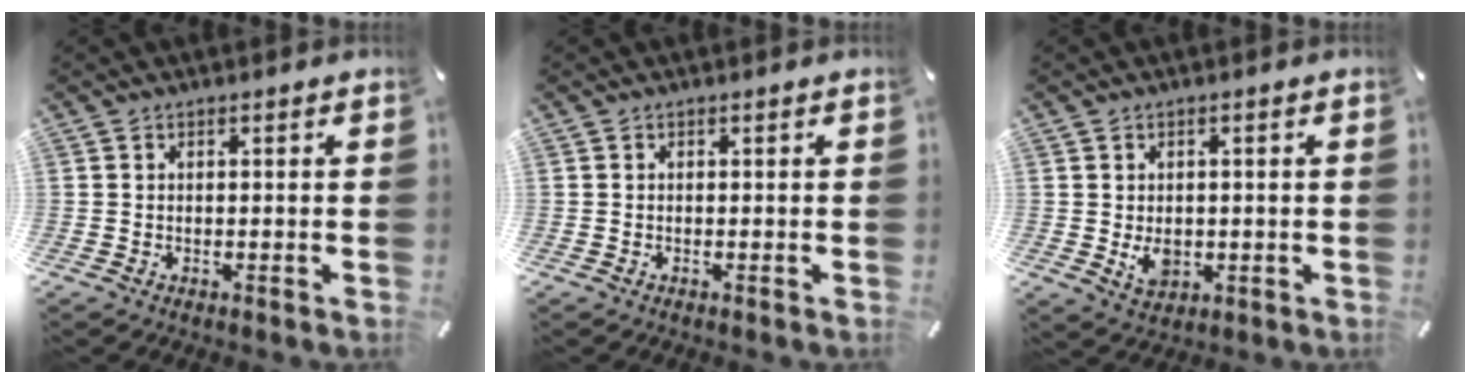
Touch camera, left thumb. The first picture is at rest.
{"total": 0.0}
{"total": 4.6, "force": [-0.6, 3.4, 3.0], "torque": [-0.049, -0.006, -0.013]}